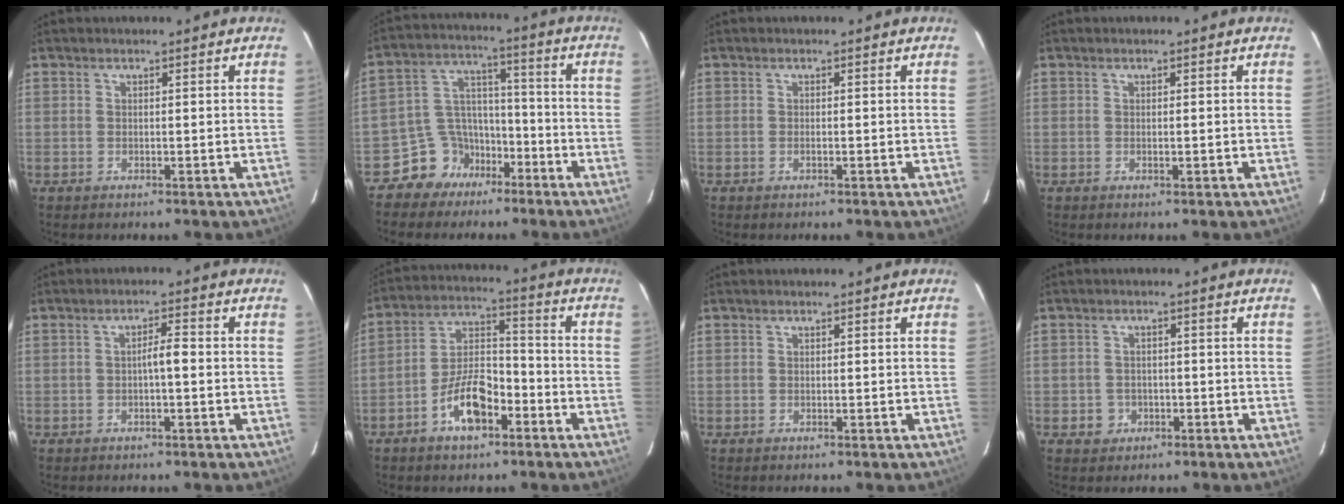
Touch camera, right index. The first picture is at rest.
{"total": 9.1, "force": [-5.8, 6.8, 1.8], "torque": [-0.041, 0.037, -0.095]}
{"total": 0.6, "force": [-0.3, 0.3, 0.5], "torque": [-0.014, 0.000, -0.005]}
{"total": 0.9, "force": [-0.2, 0.3, 0.8], "torque": [-0.018, -0.001, -0.002]}
{"total": 3.1, "force": [-0.4, 0.7, 3.0], "torque": [-0.050, 0.010, -0.005]}
{"total": 10.5, "force": [-5.3, 4.5, 7.8], "torque": [-0.160, 0.019, -0.094]}
{"total": 0.0}
{"total": 3.2, "force": [-1.1, 2.8, 0.8], "torque": [-0.011, 0.008, -0.013]}